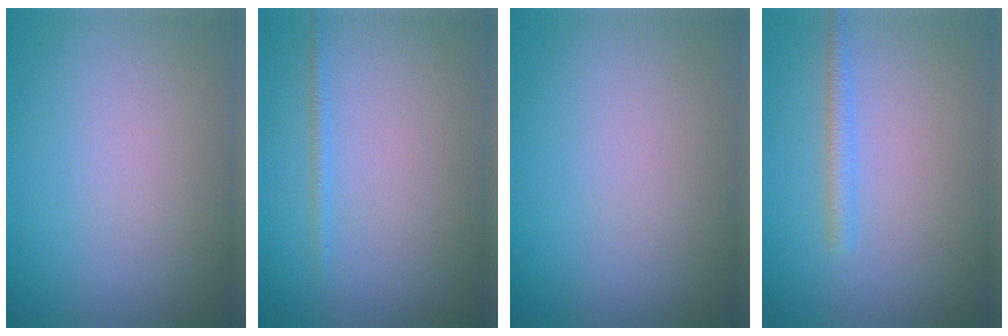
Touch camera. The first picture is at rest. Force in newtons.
{"total": 0.8, "press": 0.8, "slide": 0.1}
{"total": 0.0}
{"total": 1.6, "press": 1.6, "slide": 0.0}